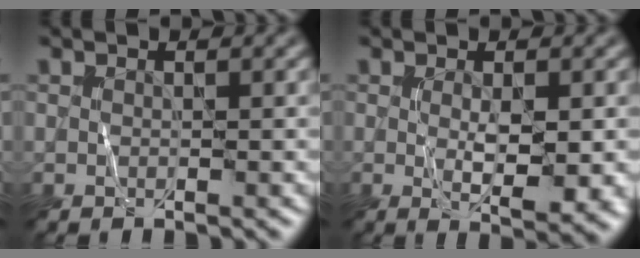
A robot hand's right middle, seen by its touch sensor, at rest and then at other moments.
{"total": 3.8, "force": [-0.2, 1.0, 3.7], "torque": [-0.064, -0.009, 0.003]}